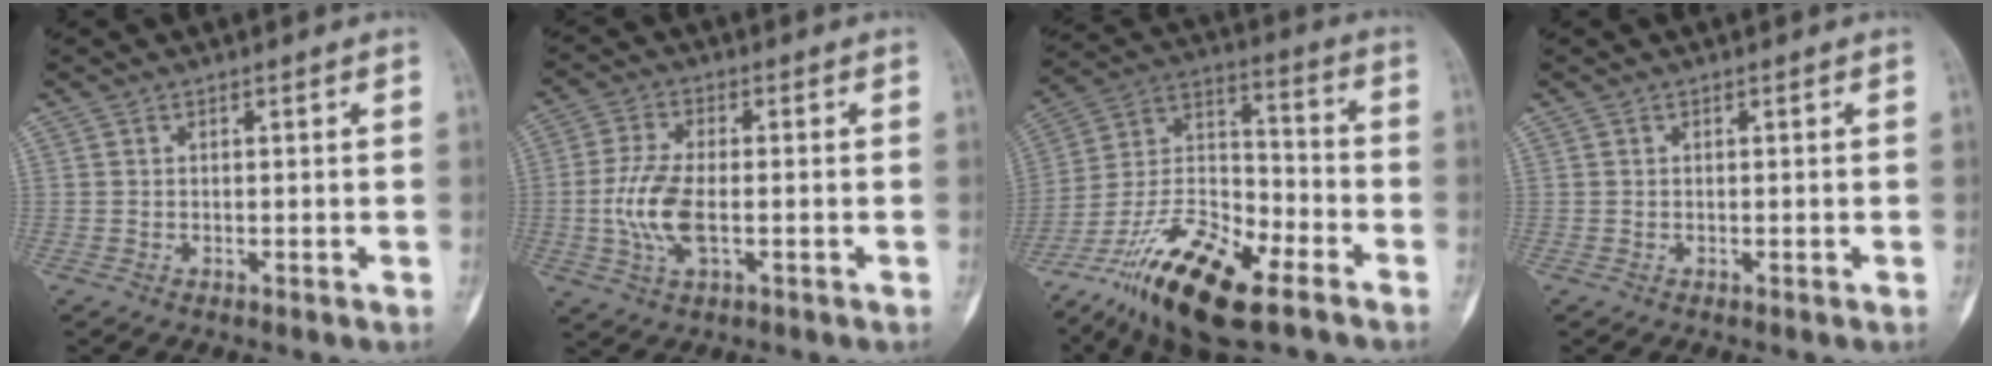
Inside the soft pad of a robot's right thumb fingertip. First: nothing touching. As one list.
[{"total": 9.0, "force": [-1.3, 4.2, 7.8], "torque": [-0.176, 0.005, -0.026]}, {"total": 20.2, "force": [-12.8, 7.1, 13.8], "torque": [-0.256, 0.065, -0.233]}, {"total": 0.0}]